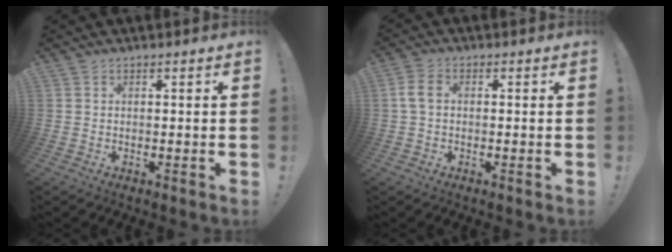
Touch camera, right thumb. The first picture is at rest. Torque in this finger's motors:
{"motor_torque": [0.54, 0.41, 0.00, 0.00, 0.09]}